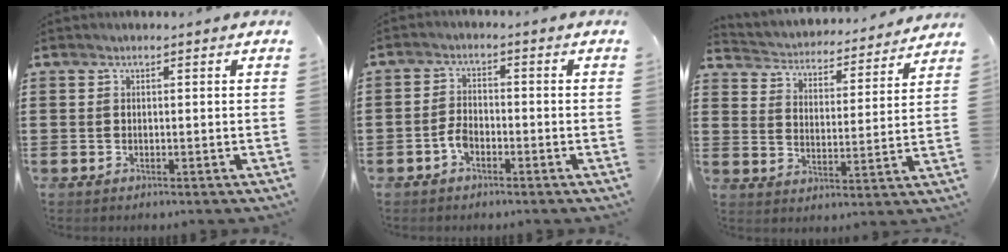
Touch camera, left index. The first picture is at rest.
{"total": 2.9, "force": [-1.4, 1.6, 2.0], "torque": [-0.054, 0.000, -0.031]}
{"total": 3.2, "force": [3.2, 0.3, -0.1], "torque": [-0.021, -0.032, 0.047]}